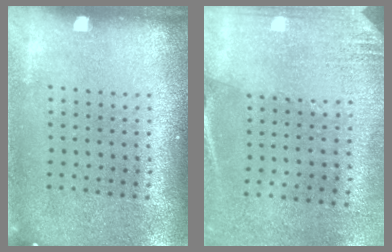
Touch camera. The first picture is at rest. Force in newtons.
{"total": 2.6, "press": 2.3, "slide": 1.1}